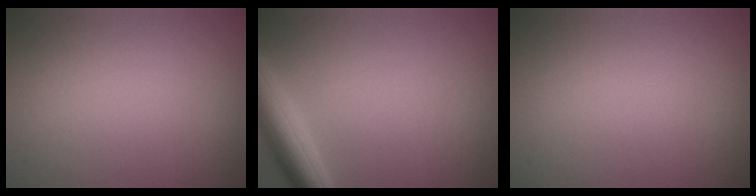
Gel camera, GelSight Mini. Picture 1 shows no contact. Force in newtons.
{"total": 4.2, "press": 4.2, "slide": 0.2}
{"total": 0.0}